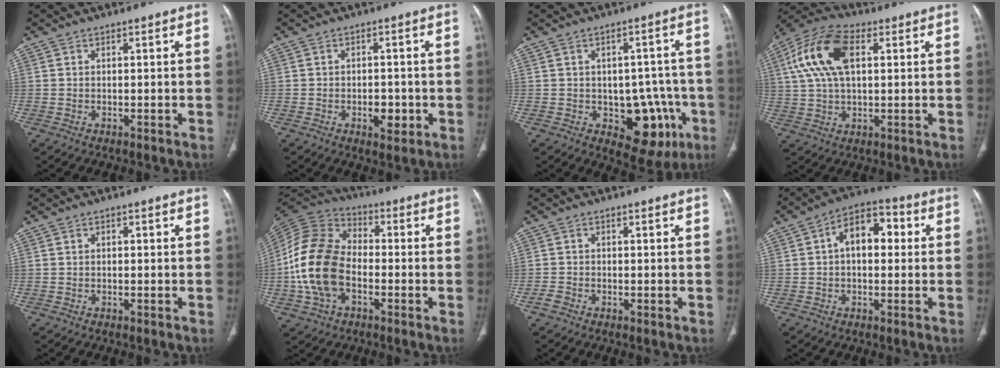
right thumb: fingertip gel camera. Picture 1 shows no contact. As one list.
[{"total": 4.2, "force": [-1.3, 2.5, 3.1], "torque": [-0.028, 0.003, -0.012]}, {"total": 12.2, "force": [-4.0, 7.7, 8.7], "torque": [-0.056, 0.021, -0.037]}, {"total": 14.1, "force": [4.0, 7.5, 11.3], "torque": [-0.235, 0.020, 0.073]}, {"total": 0.6, "force": [0.0, 0.4, 0.4], "torque": [-0.002, 0.002, -0.001]}, {"total": 16.8, "force": [-3.2, 11.3, 12.1], "torque": [-0.241, 0.028, -0.064]}, {"total": 1.4, "force": [-0.9, 0.8, 0.9], "torque": [-0.016, -0.001, -0.020]}, {"total": 9.8, "force": [1.4, 6.0, 7.7], "torque": [-0.096, 0.031, 0.013]}]